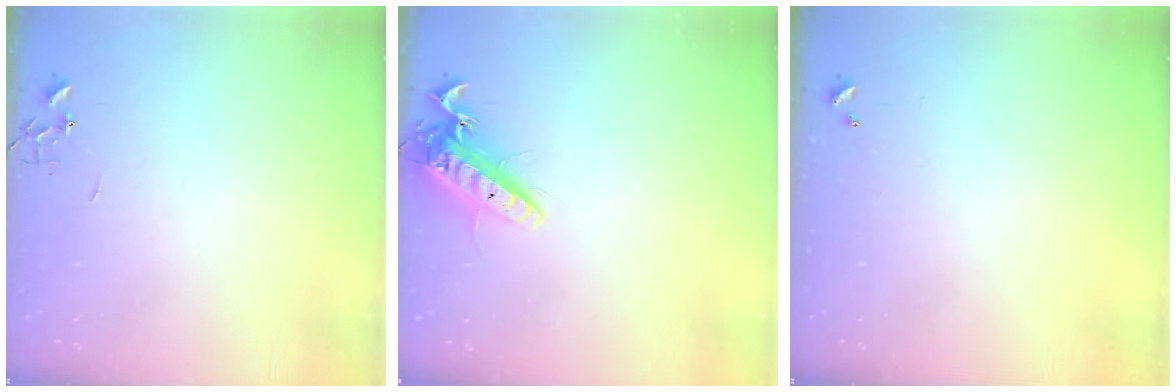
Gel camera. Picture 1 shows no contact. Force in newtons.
{"total": 15.4, "press": 15.1, "slide": 2.8}
{"total": 0.0}